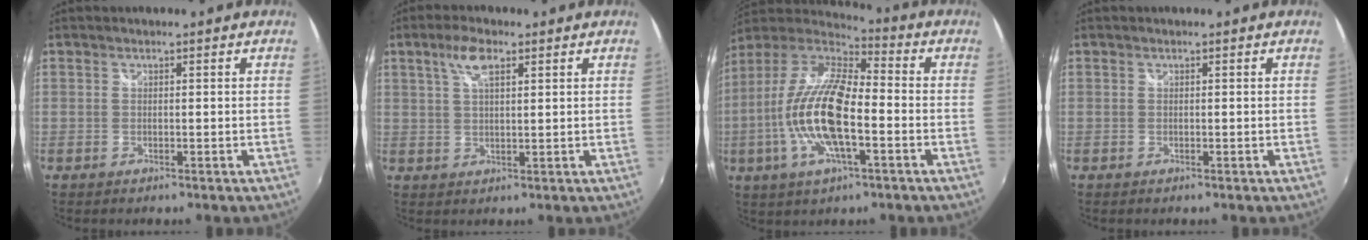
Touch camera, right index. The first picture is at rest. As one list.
[{"total": 5.1, "force": [2.6, 1.8, 4.0], "torque": [-0.076, 0.008, 0.049]}, {"total": 18.1, "force": [-4.3, 5.9, 16.6], "torque": [-0.330, -0.005, -0.090]}, {"total": 0.0}]